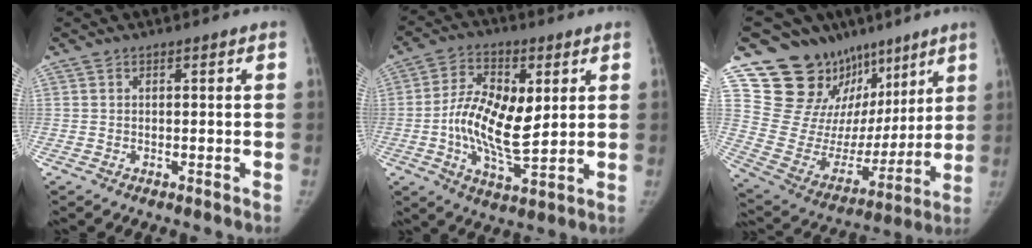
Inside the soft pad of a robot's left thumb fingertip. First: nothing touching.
{"total": 13.5, "force": [1.1, 6.5, 11.8], "torque": [-0.197, -0.007, 0.019]}
{"total": 22.5, "force": [14.5, 15.0, 8.5], "torque": [-0.083, -0.044, 0.245]}